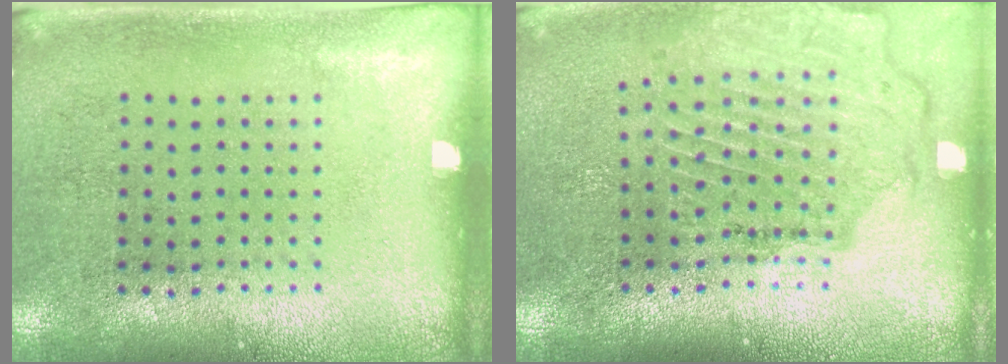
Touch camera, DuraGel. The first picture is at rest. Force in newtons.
{"total": 1.6, "press": 1.6, "slide": 0.2}